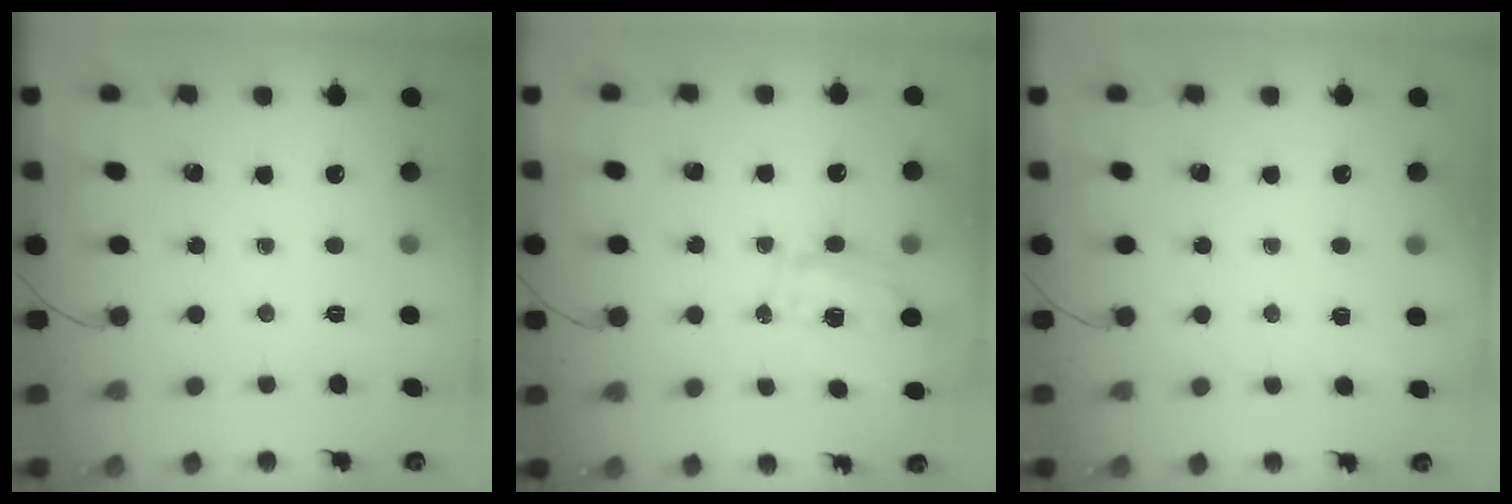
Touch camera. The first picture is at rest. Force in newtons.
{"total": 7.4, "press": 7.2, "slide": 1.5}
{"total": 3.5, "press": 3.3, "slide": 1.3}